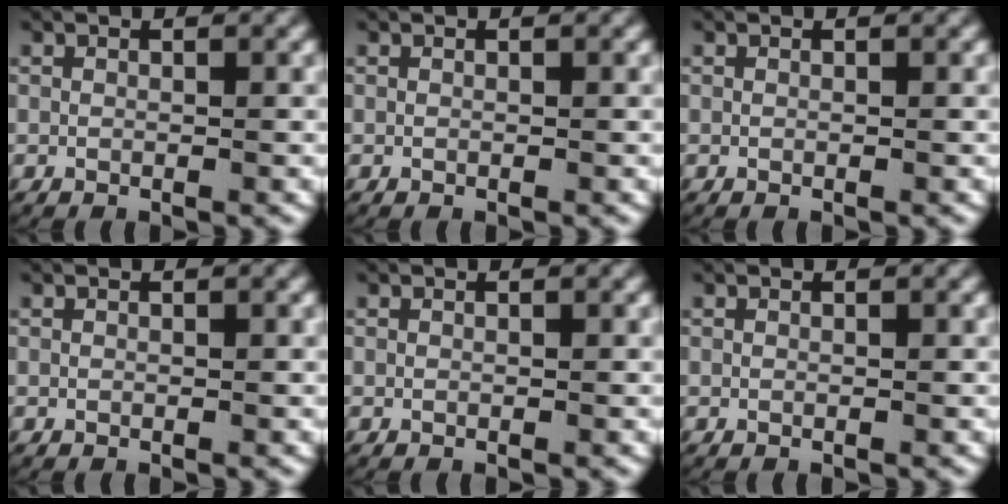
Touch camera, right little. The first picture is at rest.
{"total": 0.0}
{"total": 0.0}
{"total": 0.0}
{"total": 0.0}
{"total": 0.0}